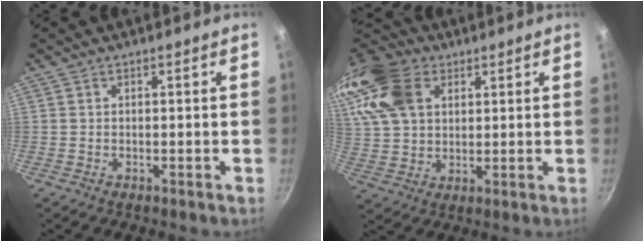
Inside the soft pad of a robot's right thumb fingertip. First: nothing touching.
{"total": 18.4, "force": [8.0, 12.7, 10.6], "torque": [-0.220, 0.001, 0.149]}